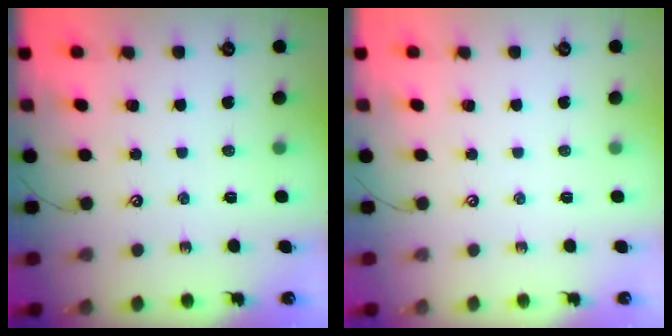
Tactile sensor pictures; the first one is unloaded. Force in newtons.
{"total": 0.0}